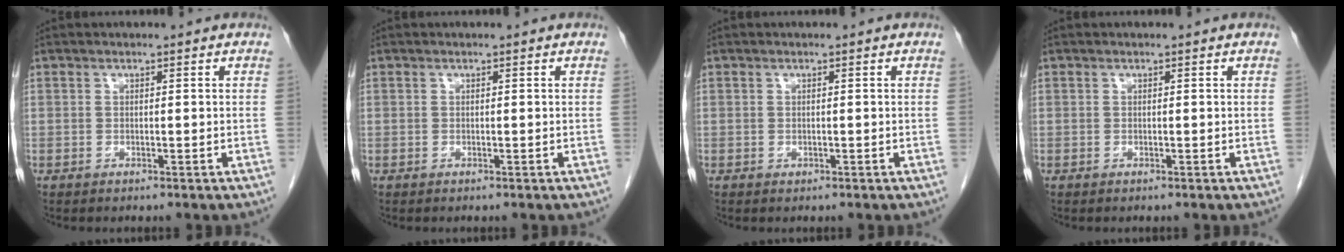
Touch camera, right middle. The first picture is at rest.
{"total": 0.0}
{"total": 0.0}
{"total": 0.0}